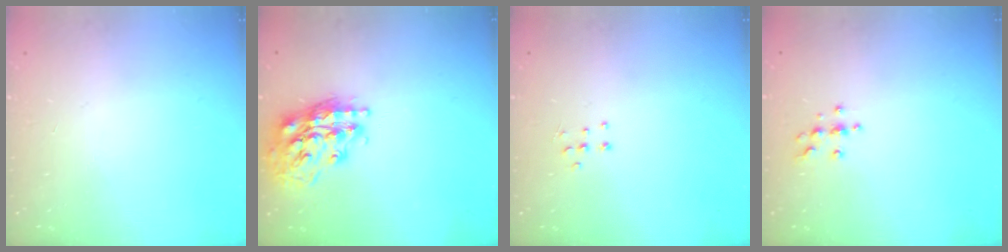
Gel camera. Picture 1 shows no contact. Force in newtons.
{"total": 18.4, "press": 18.3, "slide": 1.7}
{"total": 4.6, "press": 4.5, "slide": 0.7}
{"total": 5.6, "press": 5.5, "slide": 0.7}